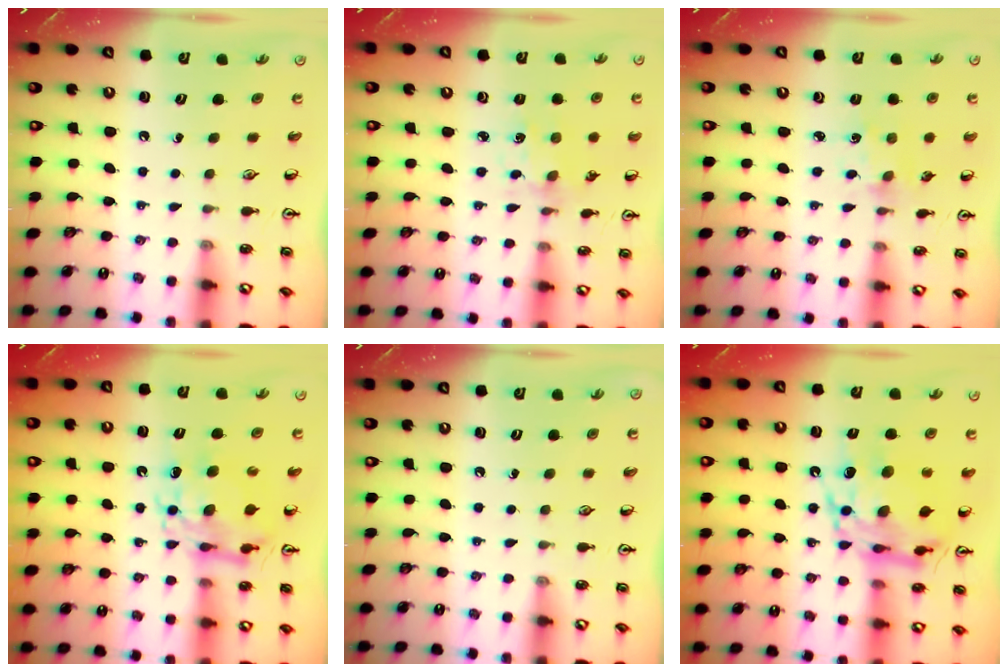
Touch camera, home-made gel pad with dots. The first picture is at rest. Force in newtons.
{"total": 1.4, "press": 1.4, "slide": 0.3}
{"total": 1.0, "press": 1.0, "slide": 0.2}
{"total": 10.9, "press": 10.8, "slide": 1.4}
{"total": 0.0}
{"total": 14.7, "press": 14.6, "slide": 1.5}